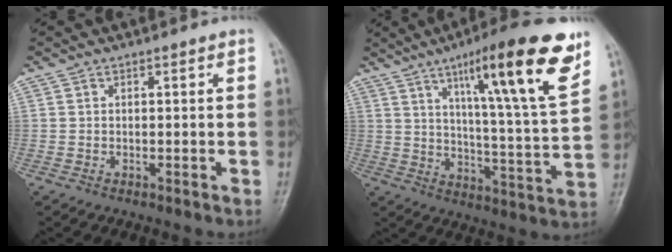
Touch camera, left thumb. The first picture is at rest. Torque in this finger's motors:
{"motor_torque": [0.95, 0.81, 1.66, -1.11, 0.25]}